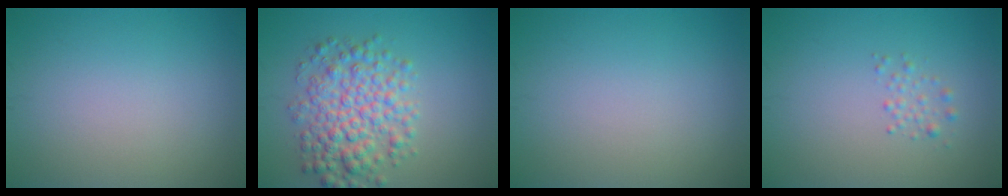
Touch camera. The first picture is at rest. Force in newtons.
{"total": 5.8, "press": 5.8, "slide": 0.0}
{"total": 0.0}
{"total": 1.5, "press": 1.5, "slide": 0.0}